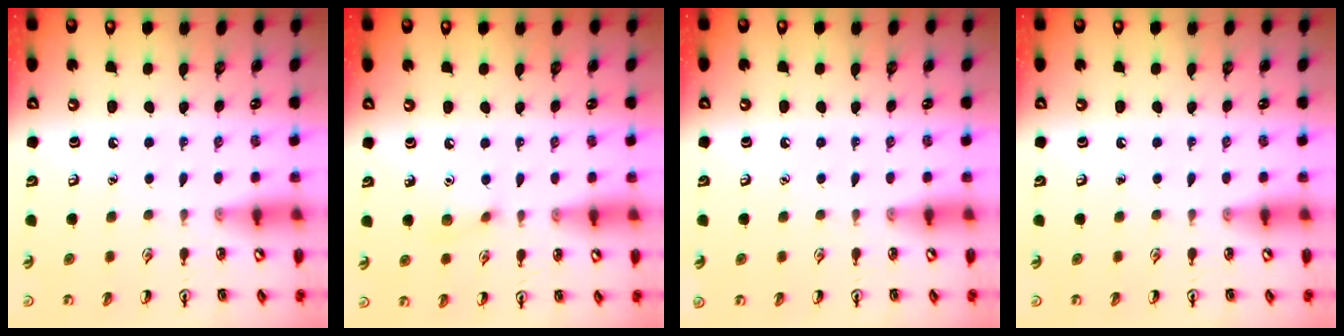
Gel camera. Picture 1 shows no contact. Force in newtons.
{"total": 6.6, "press": 6.4, "slide": 1.7}
{"total": 0.0}
{"total": 0.0}